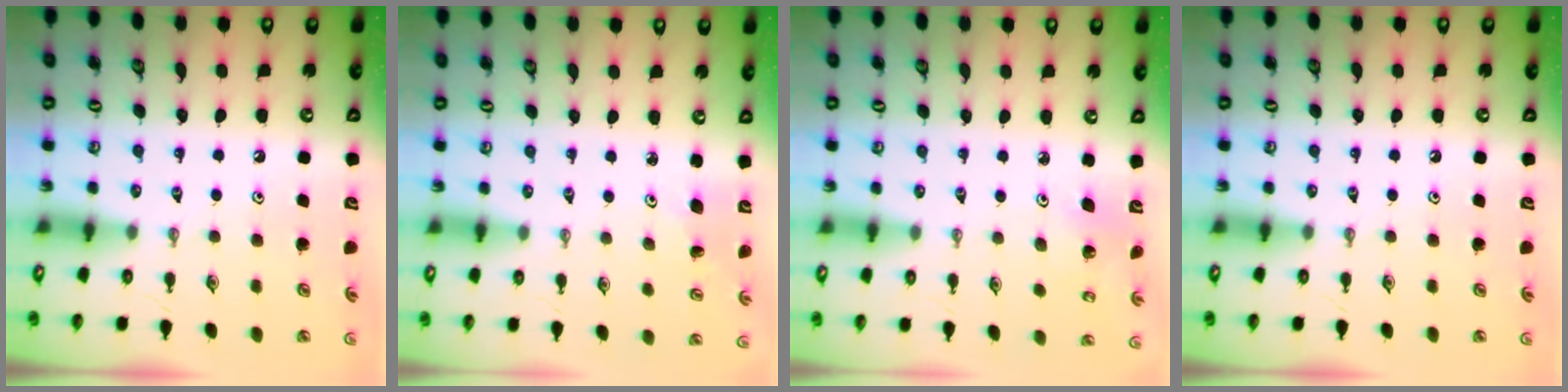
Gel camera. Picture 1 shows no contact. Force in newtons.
{"total": 3.9, "press": 3.9, "slide": 0.2}
{"total": 2.3, "press": 2.3, "slide": 0.2}
{"total": 0.0}